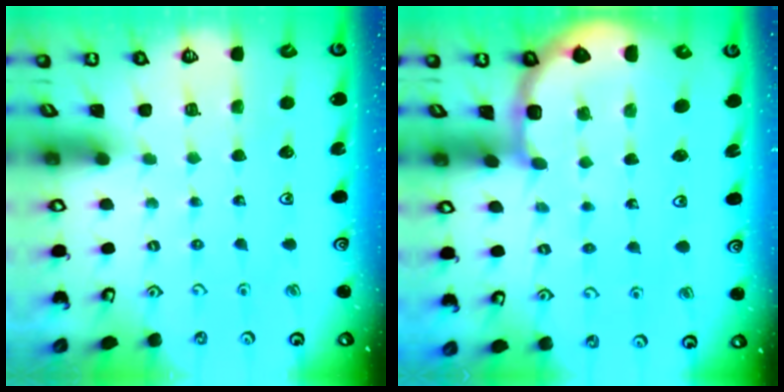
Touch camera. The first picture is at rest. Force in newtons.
{"total": 6.4, "press": 5.9, "slide": 2.4}